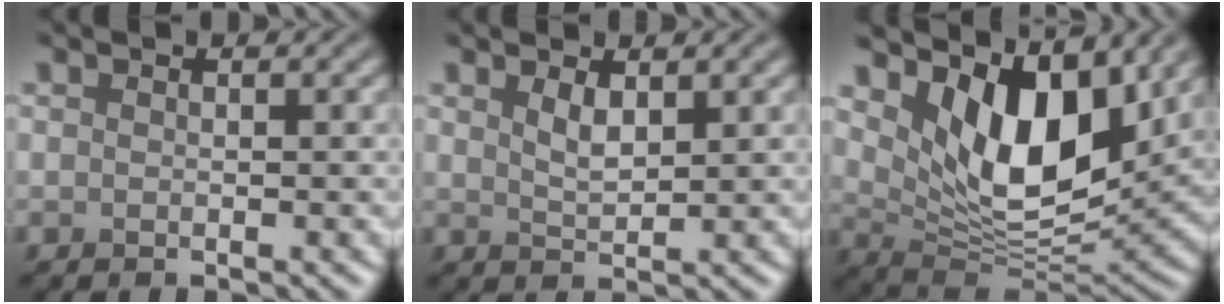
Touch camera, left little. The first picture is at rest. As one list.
[{"total": 1.8, "force": [1.1, 0.6, 1.2], "torque": [-0.027, -0.002, 0.024]}, {"total": 9.2, "force": [4.3, 4.8, 6.6], "torque": [-0.117, -0.016, 0.073]}]